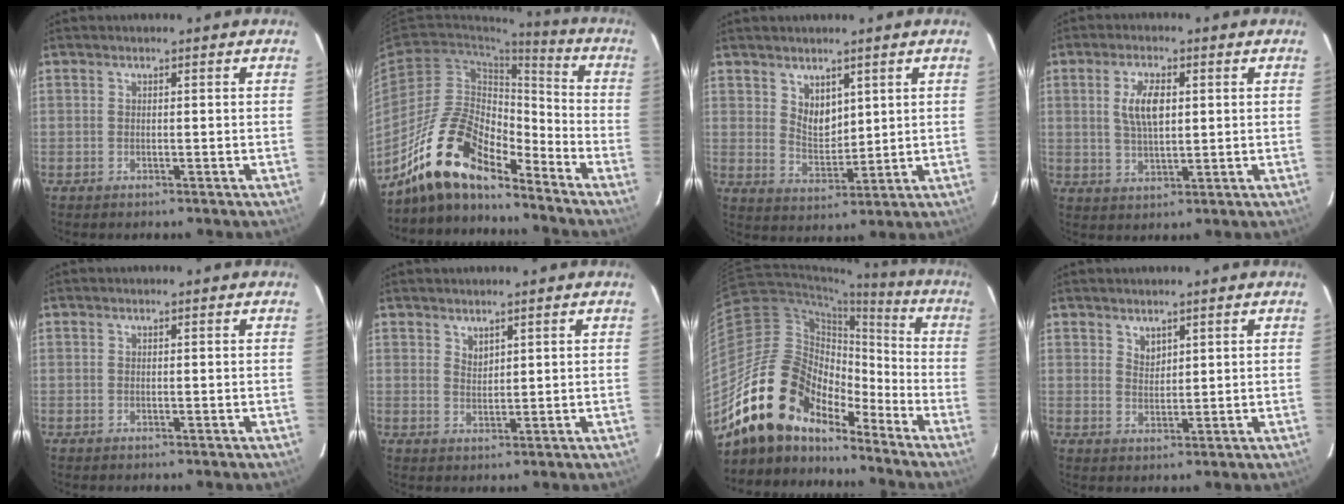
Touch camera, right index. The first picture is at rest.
{"total": 16.1, "force": [-13.0, 5.1, 8.1], "torque": [-0.158, 0.004, -0.250]}
{"total": 5.3, "force": [3.2, 3.2, 2.7], "torque": [-0.038, -0.001, 0.065]}
{"total": 6.4, "force": [1.5, 2.7, 5.6], "torque": [-0.106, 0.004, 0.031]}
{"total": 0.0}
{"total": 1.9, "force": [1.7, 0.7, 0.5], "torque": [-0.007, 0.001, 0.032]}
{"total": 19.2, "force": [-14.4, 9.6, 8.2], "torque": [-0.156, 0.016, -0.254]}
{"total": 2.2, "force": [1.8, 1.1, 0.7], "torque": [-0.008, 0.000, 0.035]}